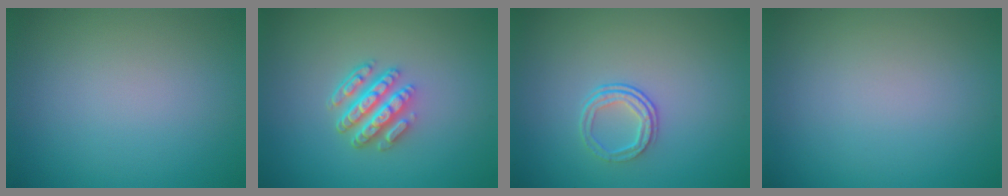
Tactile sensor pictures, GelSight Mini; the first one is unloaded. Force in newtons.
{"total": 4.8, "press": 3.5, "slide": 3.3}
{"total": 2.1, "press": 1.4, "slide": 1.5}
{"total": 0.0}